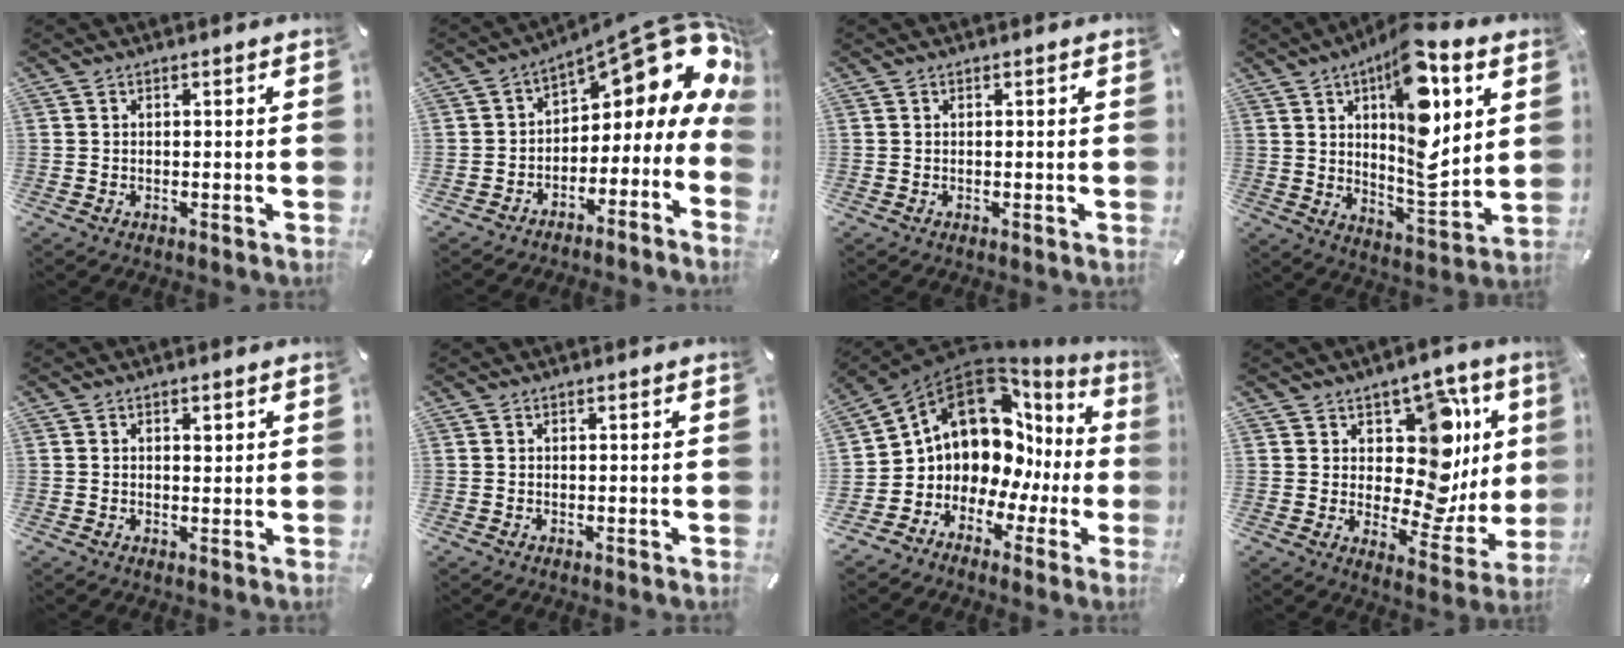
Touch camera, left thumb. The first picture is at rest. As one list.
[{"total": 14.4, "force": [8.5, 6.8, 9.4], "torque": [-0.103, -0.071, 0.135]}, {"total": 0.0}, {"total": 18.1, "force": [7.1, 7.3, 15.0], "torque": [-0.227, -0.040, 0.109]}, {"total": 1.7, "force": [0.4, 1.0, 1.3], "torque": [-0.011, -0.002, 0.003]}, {"total": 0.0}, {"total": 12.8, "force": [4.6, 10.0, 6.5], "torque": [-0.110, -0.052, 0.084]}, {"total": 16.8, "force": [5.0, 10.6, 12.0], "torque": [-0.136, -0.059, 0.082]}]